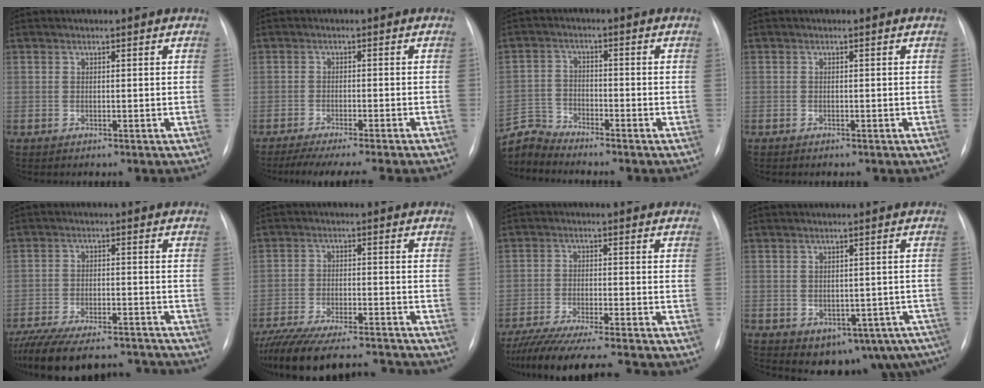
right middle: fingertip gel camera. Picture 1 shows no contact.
{"total": 11.0, "force": [-9.3, -0.2, 5.9], "torque": [-0.067, -0.022, -0.130]}
{"total": 5.2, "force": [-5.0, -0.8, -1.1], "torque": [0.012, -0.005, -0.097]}
{"total": 0.0}
{"total": 18.5, "force": [-16.6, 3.9, 7.1], "torque": [-0.158, -0.014, -0.239]}
{"total": 18.2, "force": [-16.5, 2.4, 7.1], "torque": [-0.151, -0.021, -0.244]}
{"total": 12.7, "force": [-11.0, -0.4, 6.4], "torque": [-0.092, -0.034, -0.171]}
{"total": 12.0, "force": [-7.2, 7.6, 5.9], "torque": [-0.064, 0.010, -0.077]}